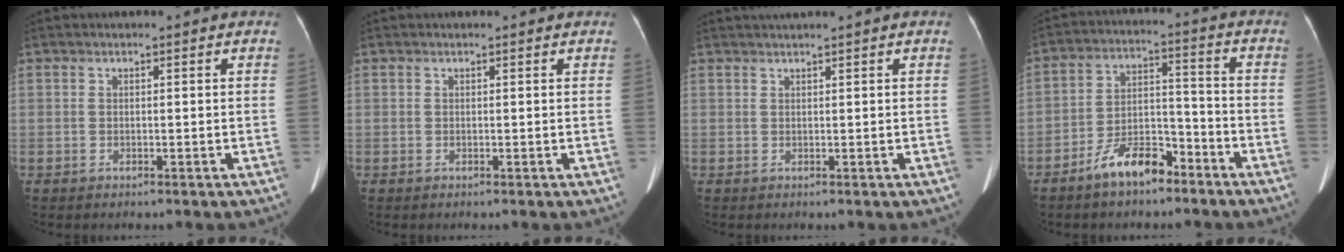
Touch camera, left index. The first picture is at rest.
{"total": 0.7, "force": [0.6, 0.2, 0.2], "torque": [-0.010, 0.007, 0.006]}
{"total": 1.4, "force": [1.2, -0.5, 0.6], "torque": [-0.010, 0.012, 0.029]}
{"total": 8.6, "force": [-6.4, 3.0, 4.9], "torque": [-0.098, 0.007, -0.117]}